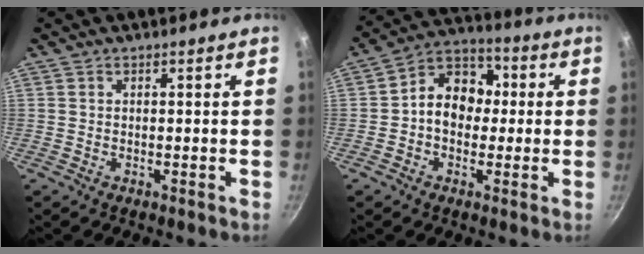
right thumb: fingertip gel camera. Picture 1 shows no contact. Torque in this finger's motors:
{"motor_torque": [0.14, 0.29, -0.02, 0.05, 0.07]}